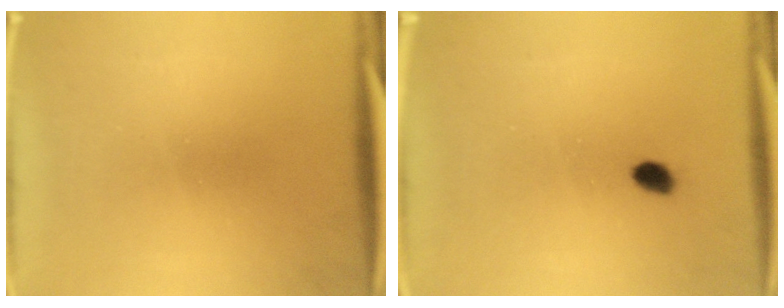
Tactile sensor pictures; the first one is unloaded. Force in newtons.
{"total": 1.5}